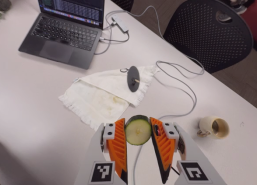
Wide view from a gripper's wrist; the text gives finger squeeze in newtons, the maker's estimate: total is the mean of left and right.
{"total": 10.2, "left": 10.6, "right": 9.8}